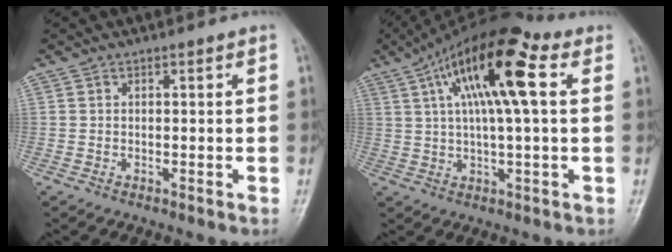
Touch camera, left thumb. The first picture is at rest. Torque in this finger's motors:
{"motor_torque": [0.77, 0.86, 2.29, -0.49, 0.54]}